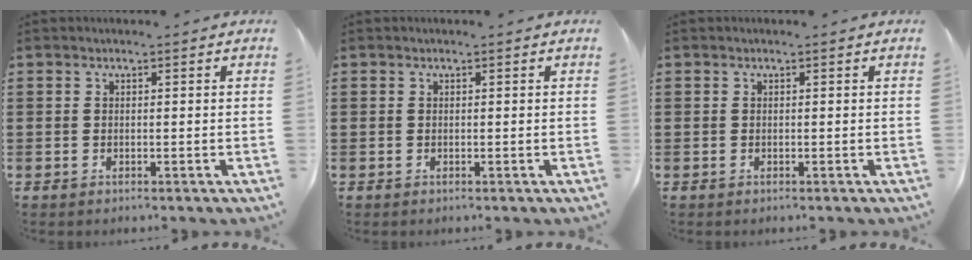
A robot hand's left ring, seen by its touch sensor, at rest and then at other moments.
{"total": 0.0}
{"total": 0.0}